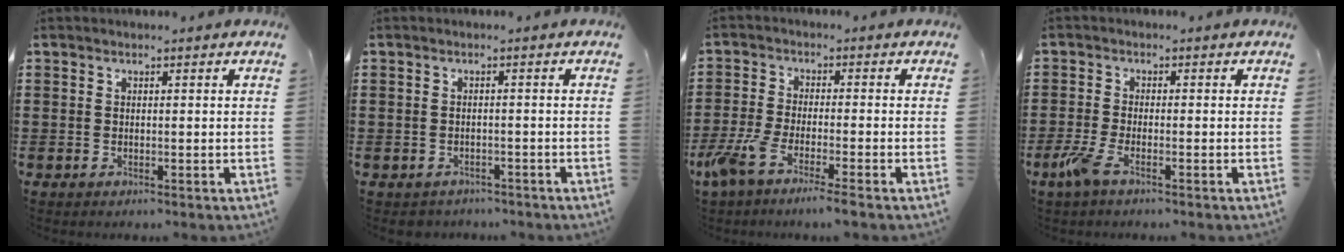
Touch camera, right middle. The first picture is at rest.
{"total": 1.2, "force": [-1.1, 0.5, -0.1], "torque": [-0.004, 0.002, -0.026]}
{"total": 5.2, "force": [-4.0, 0.2, 3.3], "torque": [-0.091, -0.018, -0.081]}
{"total": 3.8, "force": [-2.0, 0.7, 3.1], "torque": [-0.087, -0.015, -0.044]}